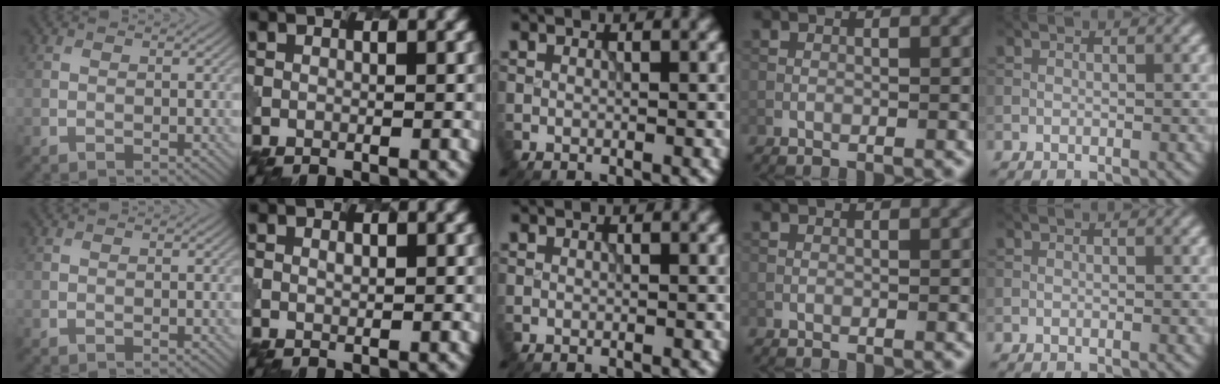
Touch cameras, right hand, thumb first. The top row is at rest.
{"index": {"total": 0.5, "force": [0.4, 0.2, 0.3], "torque": [-0.005, -0.001, 0.009]}}